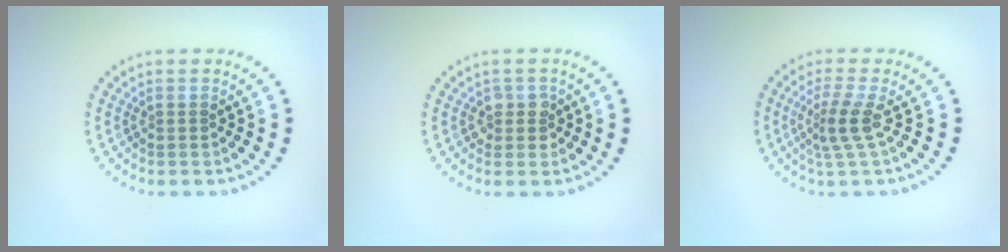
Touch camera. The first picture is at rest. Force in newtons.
{"total": 1.5, "press": 1.4, "slide": 0.6}
{"total": 2.5, "press": 1.8, "slide": 1.8}